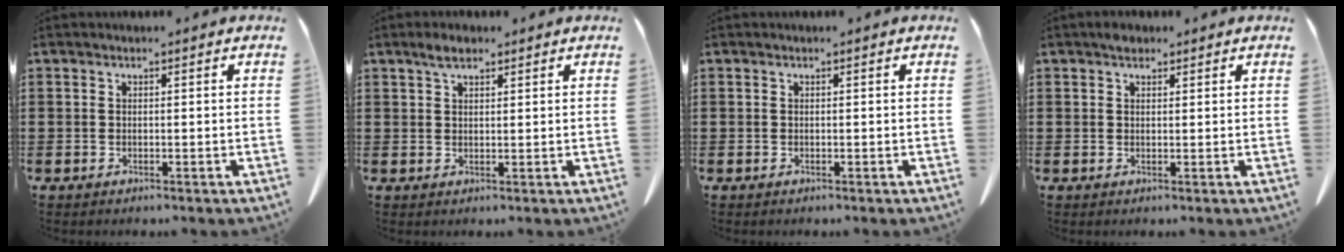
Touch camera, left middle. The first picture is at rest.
{"total": 2.6, "force": [1.8, 0.8, 1.7], "torque": [-0.036, 0.003, 0.034]}
{"total": 0.0}
{"total": 1.6, "force": [1.1, 0.8, 0.7], "torque": [-0.009, -0.001, 0.020]}